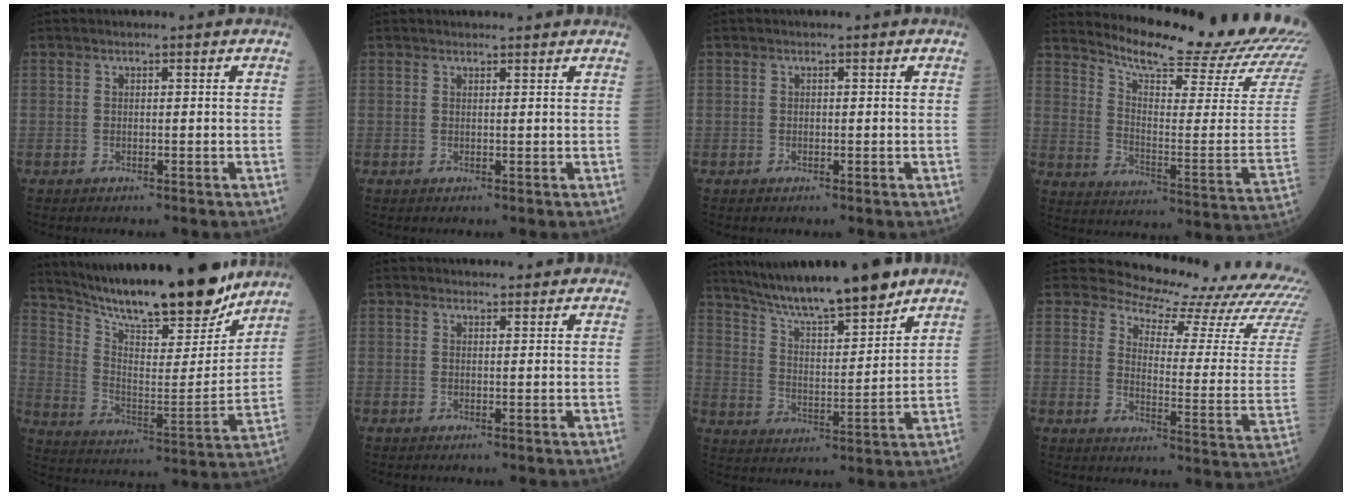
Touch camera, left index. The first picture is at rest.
{"total": 2.1, "force": [2.1, 0.4, 0.3], "torque": [-0.012, 0.007, 0.023]}
{"total": 0.0}
{"total": 21.7, "force": [20.5, -0.6, 7.0], "torque": [-0.131, -0.123, 0.268]}
{"total": 24.2, "force": [21.2, 3.5, 11.1], "torque": [-0.194, -0.038, 0.321]}
{"total": 3.9, "force": [3.6, 1.2, 0.6], "torque": [-0.005, 0.009, 0.037]}
{"total": 16.5, "force": [13.9, 1.7, 8.7], "torque": [-0.145, 0.003, 0.236]}
{"total": 18.7, "force": [17.8, 2.4, 5.2], "torque": [-0.078, -0.121, 0.189]}